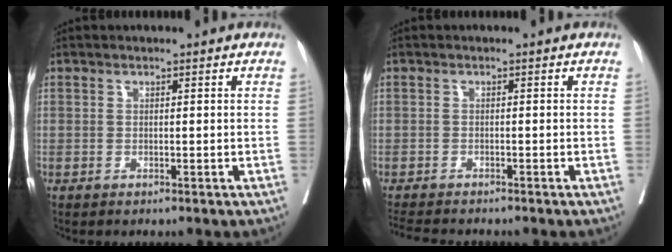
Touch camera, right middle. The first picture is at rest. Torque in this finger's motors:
{"motor_torque": [0.03, -0.07, 0.03, 0.01]}